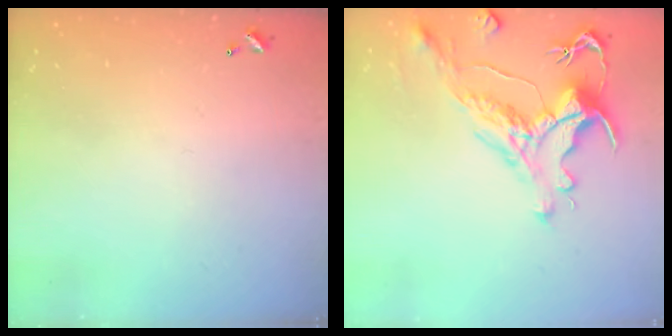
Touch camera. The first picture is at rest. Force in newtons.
{"total": 2.4, "press": 2.0, "slide": 1.3}